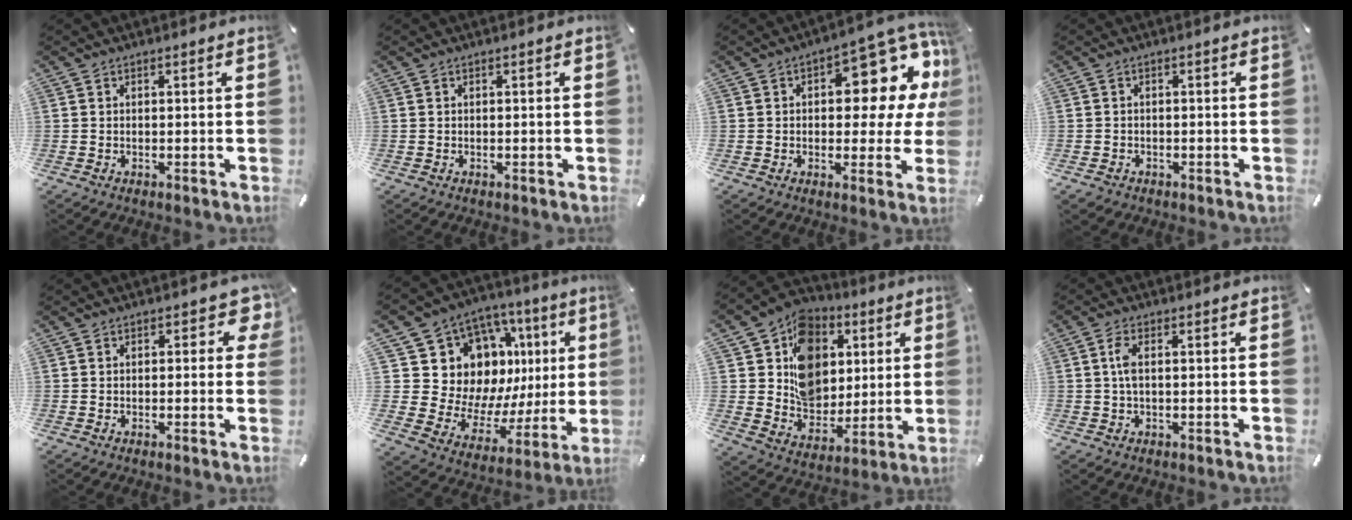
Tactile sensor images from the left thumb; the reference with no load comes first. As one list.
[{"total": 0.0}, {"total": 14.0, "force": [6.1, 6.7, 10.7], "torque": [-0.125, -0.060, 0.097]}, {"total": 1.3, "force": [-0.8, 1.0, 0.2], "torque": [-0.004, 0.006, -0.019]}, {"total": 3.9, "force": [1.2, 2.3, 2.9], "torque": [-0.028, -0.001, 0.013]}, {"total": 17.1, "force": [8.1, 13.1, 7.4], "torque": [-0.113, -0.083, 0.175]}, {"total": 15.4, "force": [3.3, 13.3, 7.0], "torque": [-0.105, -0.012, 0.069]}, {"total": 3.1, "force": [0.1, 1.1, 2.9], "torque": [-0.065, 0.000, -0.001]}]